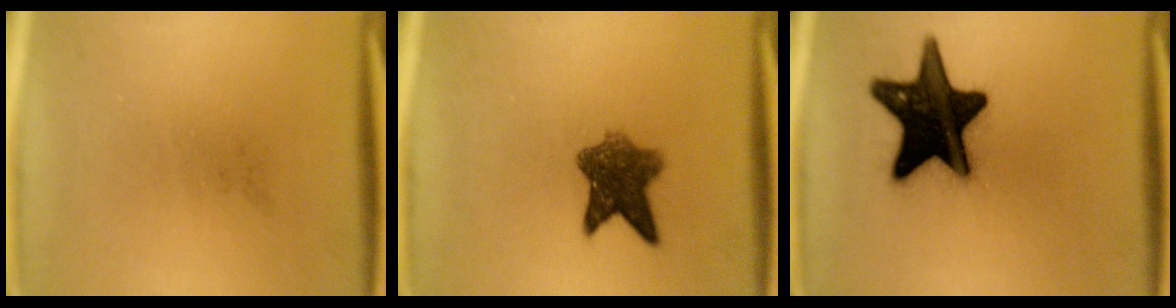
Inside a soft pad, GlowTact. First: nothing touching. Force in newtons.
{"total": 7.1}
{"total": 19.1}